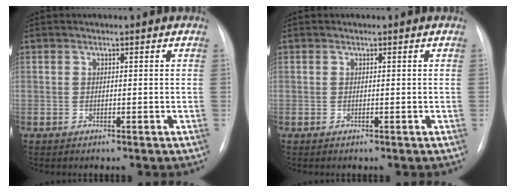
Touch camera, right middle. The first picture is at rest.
{"total": 0.0}